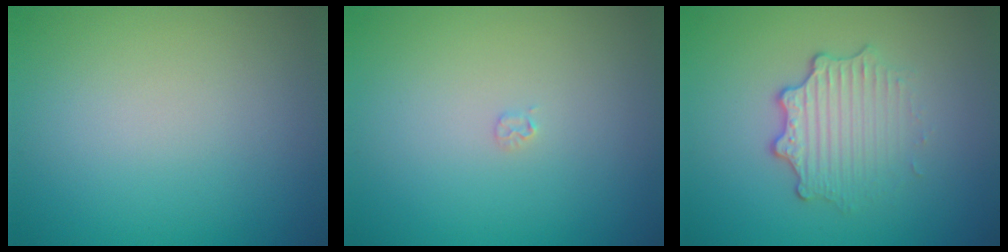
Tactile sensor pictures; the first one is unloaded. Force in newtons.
{"total": 0.5, "press": 0.5, "slide": 0.1}
{"total": 3.3, "press": 2.6, "slide": 2.0}